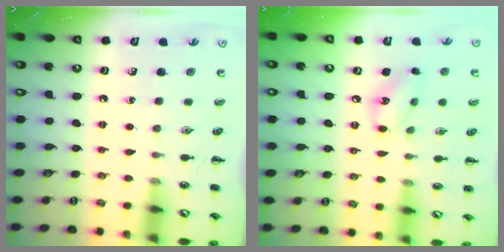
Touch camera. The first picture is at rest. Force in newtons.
{"total": 9.3, "press": 9.3, "slide": 1.0}